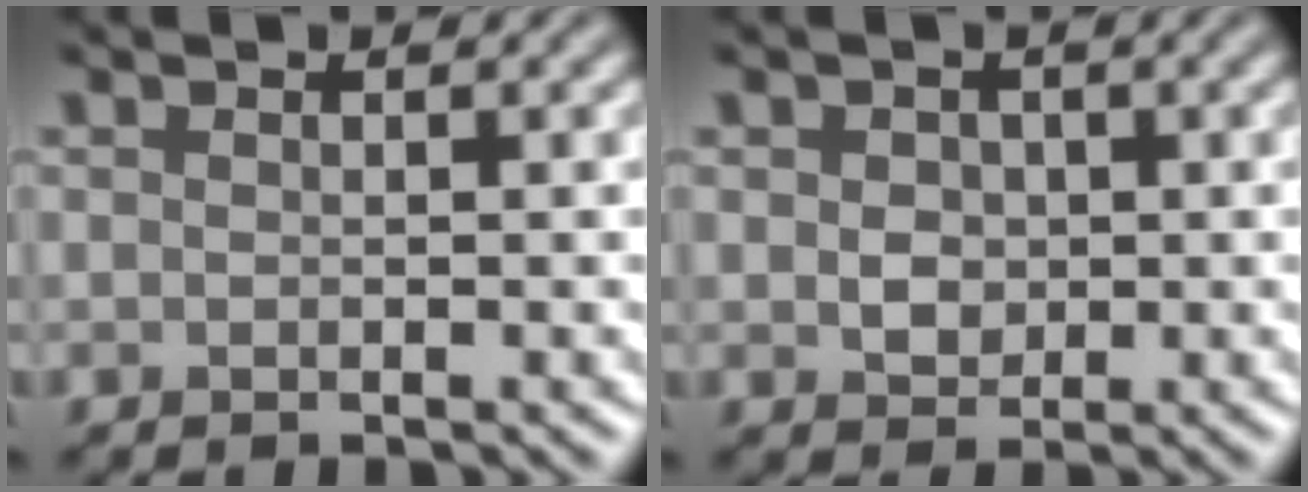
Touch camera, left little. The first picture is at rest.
{"total": 2.1, "force": [0.2, 1.8, 1.0], "torque": [-0.018, -0.002, 0.003]}